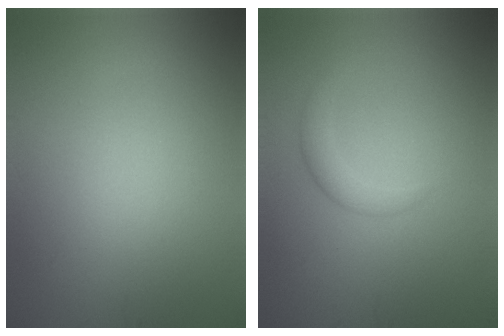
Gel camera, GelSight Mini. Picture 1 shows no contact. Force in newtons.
{"total": 1.8, "press": 1.8, "slide": 0.0}